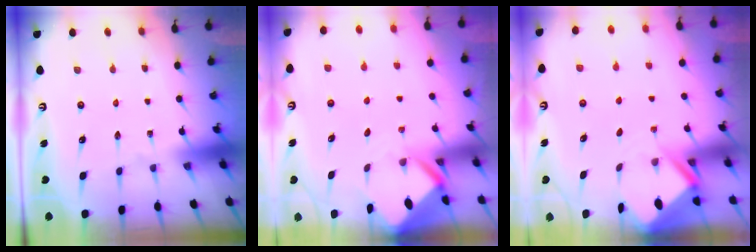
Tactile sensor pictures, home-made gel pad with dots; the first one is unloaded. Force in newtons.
{"total": 3.0, "press": 3.0, "slide": 0.1}
{"total": 2.9, "press": 2.9, "slide": 0.3}